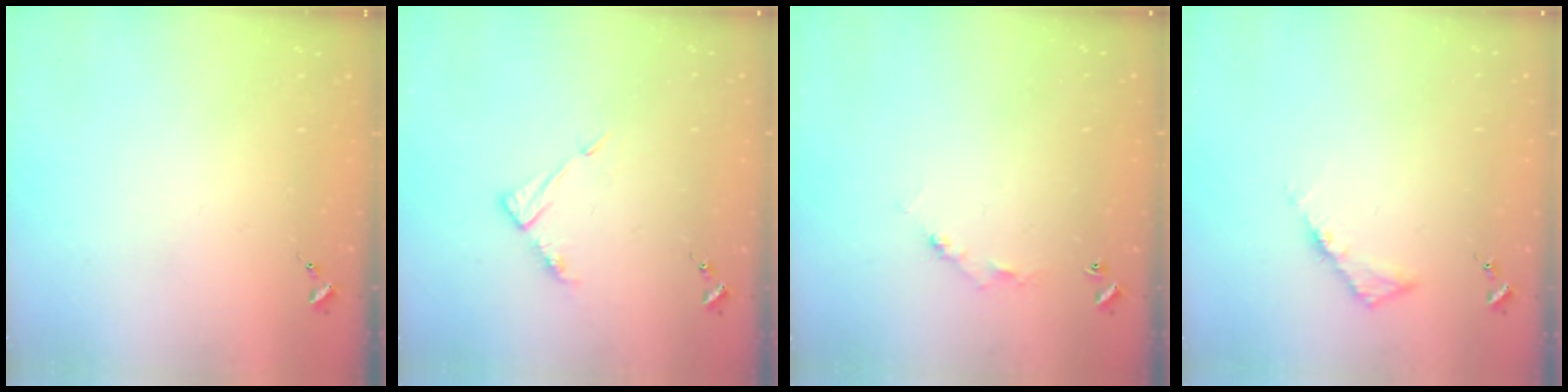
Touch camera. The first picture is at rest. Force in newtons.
{"total": 7.4, "press": 7.4, "slide": 0.6}
{"total": 4.1, "press": 4.1, "slide": 0.3}
{"total": 4.5, "press": 4.5, "slide": 0.4}